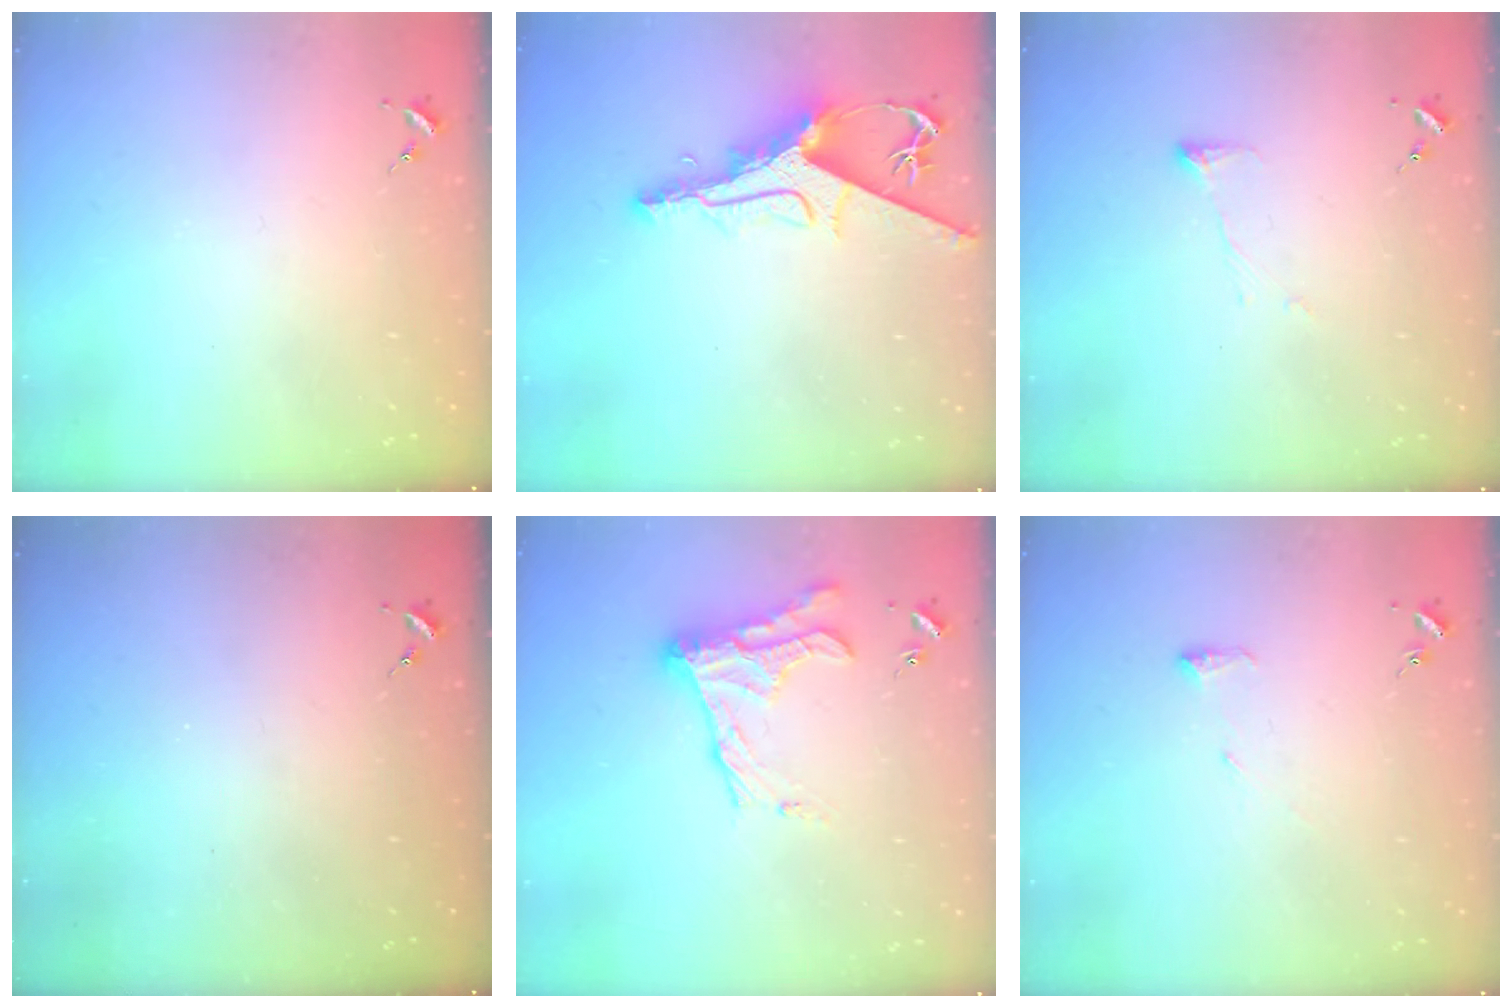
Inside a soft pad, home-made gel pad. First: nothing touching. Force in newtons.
{"total": 10.3, "press": 10.3, "slide": 1.1}
{"total": 5.5, "press": 5.5, "slide": 0.7}
{"total": 0.0}
{"total": 16.1, "press": 16.0, "slide": 0.9}
{"total": 6.2, "press": 6.1, "slide": 0.9}